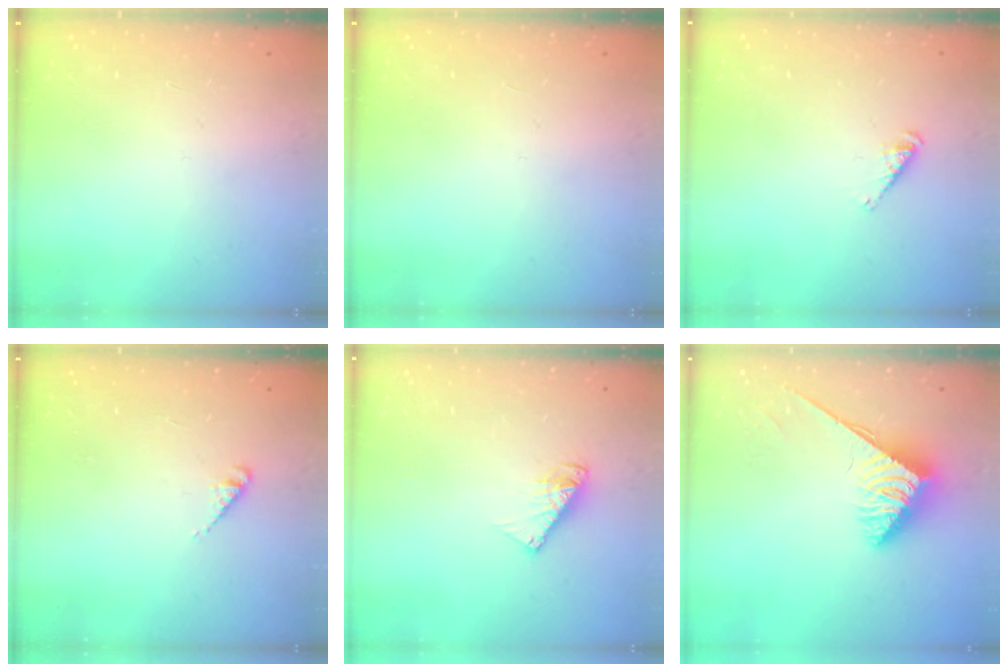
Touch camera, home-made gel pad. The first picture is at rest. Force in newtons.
{"total": 0.0}
{"total": 2.9, "press": 2.9, "slide": 0.5}
{"total": 2.3, "press": 2.3, "slide": 0.2}
{"total": 7.1, "press": 7.1, "slide": 0.6}
{"total": 3.8, "press": 3.7, "slide": 0.6}